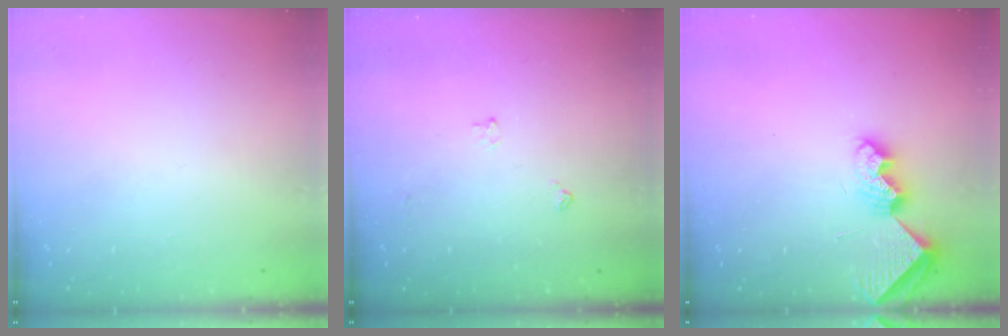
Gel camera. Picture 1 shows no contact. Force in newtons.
{"total": 3.5, "press": 3.4, "slide": 0.6}
{"total": 8.4, "press": 8.4, "slide": 0.4}